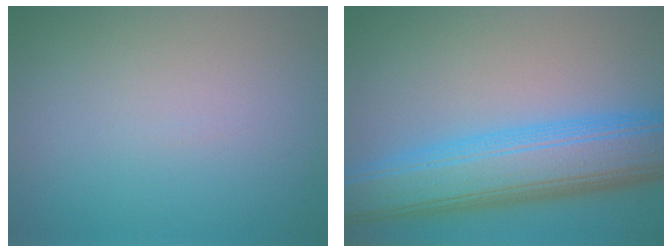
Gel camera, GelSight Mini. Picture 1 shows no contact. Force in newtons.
{"total": 9.7, "press": 9.7, "slide": 0.1}